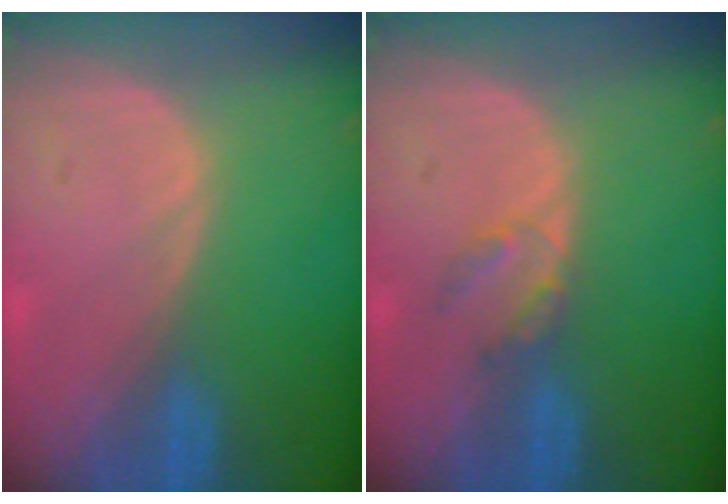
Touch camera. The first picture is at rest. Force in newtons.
{"total": 2.5, "press": 2.5, "slide": 0.3}